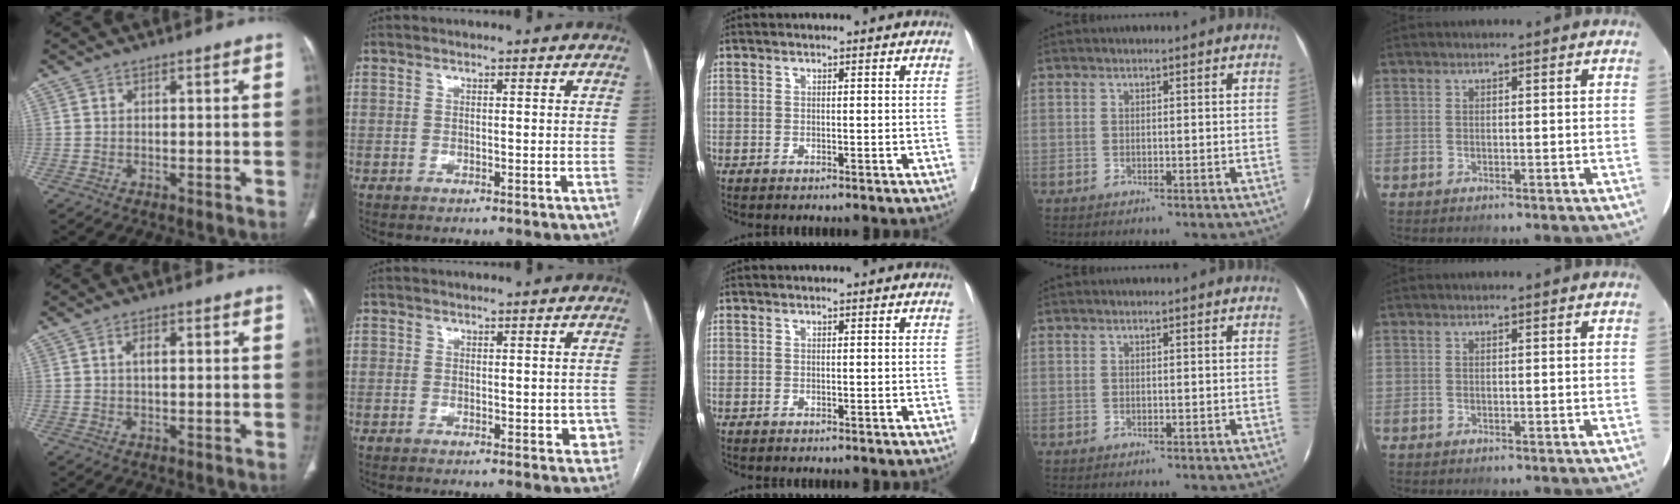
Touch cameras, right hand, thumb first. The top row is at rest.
{"thumb": {"total": 2.6, "force": [0.6, 1.2, 2.2], "torque": [-0.041, 0.006, 0.010]}, "index": {"total": 4.4, "force": [-0.7, 3.1, 3.1], "torque": [-0.013, 0.012, -0.004]}}